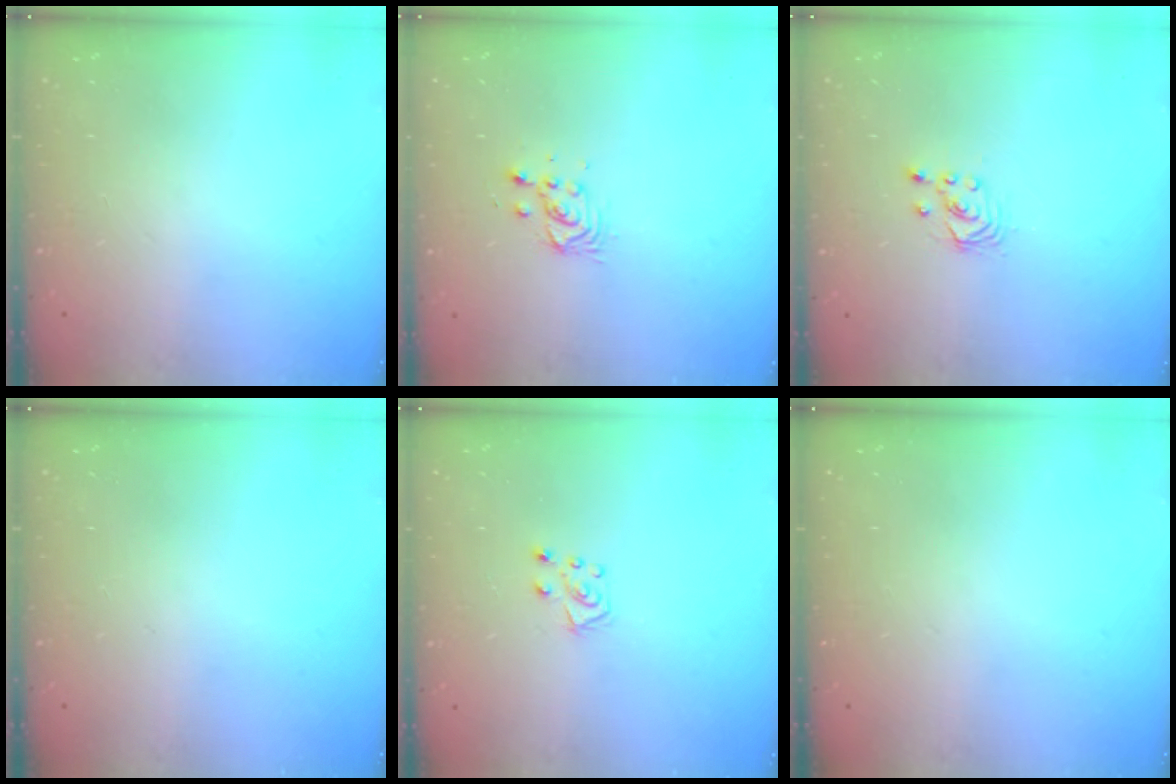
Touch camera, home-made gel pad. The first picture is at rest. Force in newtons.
{"total": 3.4, "press": 3.4, "slide": 0.4}
{"total": 1.7, "press": 1.7, "slide": 0.2}
{"total": 0.0}
{"total": 5.0, "press": 4.9, "slide": 0.4}
{"total": 0.0}